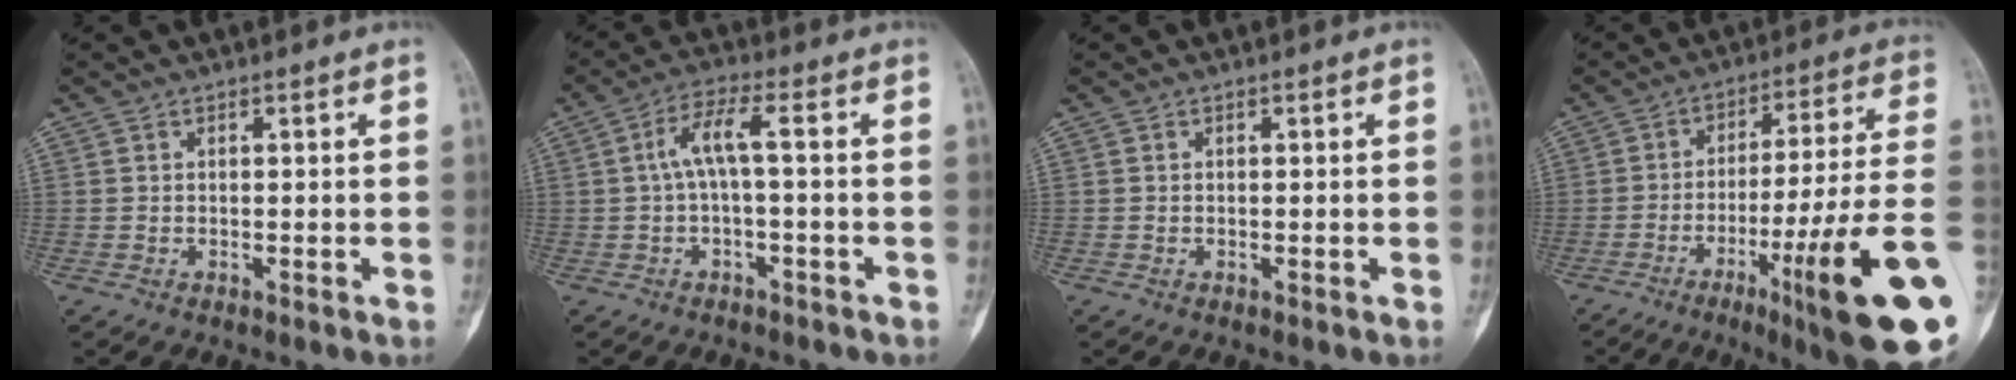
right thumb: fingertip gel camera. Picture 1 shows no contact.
{"total": 5.6, "force": [0.0, 1.0, 5.5], "torque": [-0.119, 0.029, -0.003]}
{"total": 0.0}
{"total": 22.4, "force": [-8.0, 1.3, 20.9], "torque": [-0.282, 0.018, -0.119]}